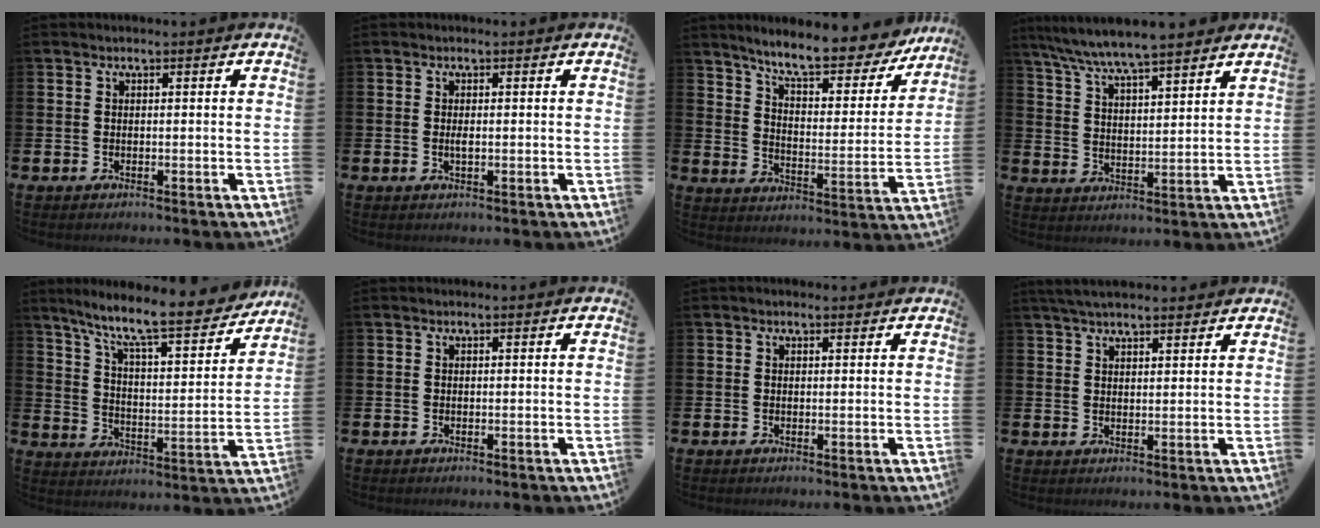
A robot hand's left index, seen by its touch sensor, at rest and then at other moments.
{"total": 0.9, "force": [0.0, 0.3, 0.9], "torque": [-0.019, 0.001, -0.001]}
{"total": 8.7, "force": [7.9, 1.4, 3.5], "torque": [-0.089, -0.059, 0.130]}
{"total": 7.4, "force": [7.1, 0.2, 2.1], "torque": [-0.070, -0.037, 0.128]}
{"total": 10.4, "force": [9.0, 1.3, 4.9], "torque": [-0.121, -0.063, 0.147]}
{"total": 0.0}
{"total": 0.5, "force": [0.4, 0.2, 0.3], "torque": [0.004, 0.000, 0.004]}
{"total": 3.8, "force": [3.5, 0.7, 1.3], "torque": [-0.031, -0.005, 0.064]}